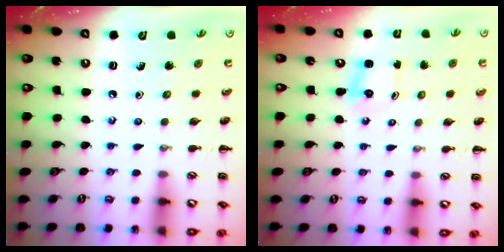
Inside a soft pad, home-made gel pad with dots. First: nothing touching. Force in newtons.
{"total": 2.2, "press": 2.1, "slide": 0.8}